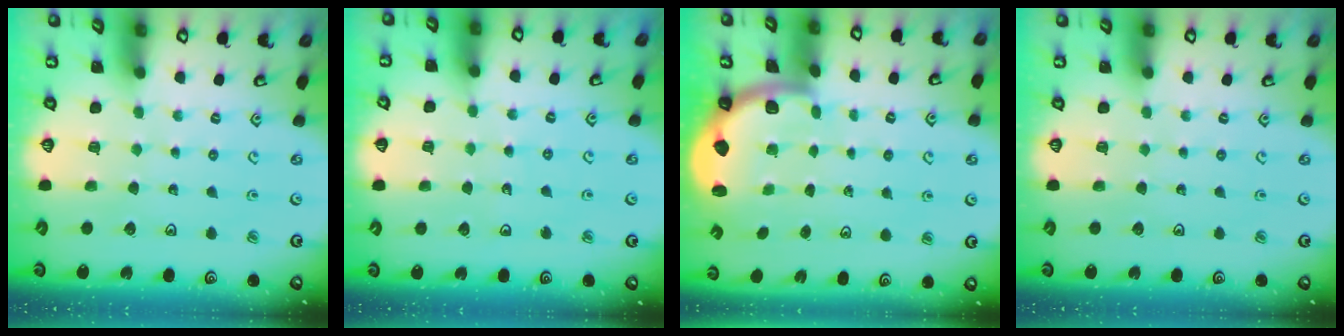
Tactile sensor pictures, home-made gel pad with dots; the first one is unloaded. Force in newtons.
{"total": 4.0, "press": 3.1, "slide": 2.5}
{"total": 2.0, "press": 1.9, "slide": 0.5}
{"total": 0.0}